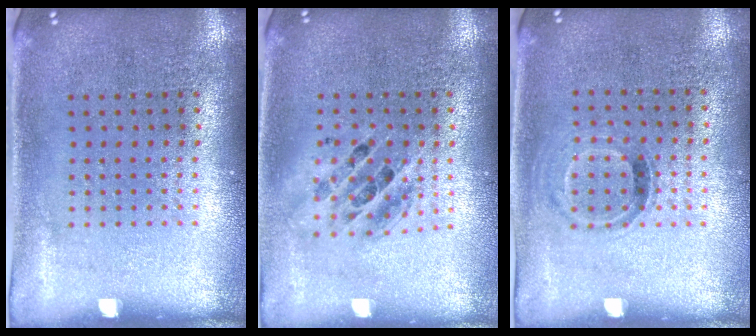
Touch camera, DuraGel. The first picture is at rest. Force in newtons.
{"total": 1.5, "press": 1.2, "slide": 0.8}
{"total": 0.8, "press": 0.7, "slide": 0.4}